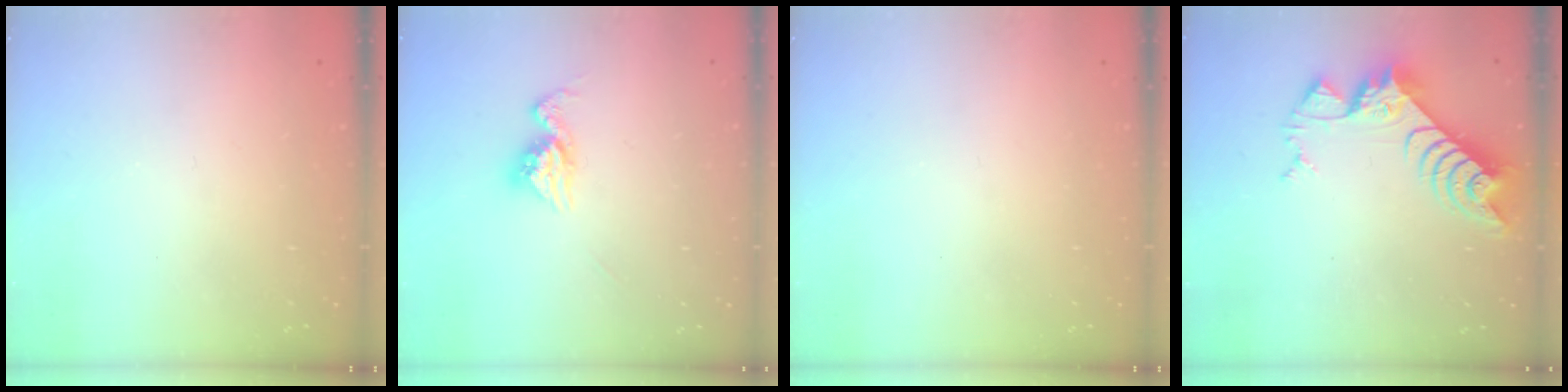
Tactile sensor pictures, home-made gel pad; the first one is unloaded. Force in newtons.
{"total": 11.1, "press": 11.0, "slide": 0.9}
{"total": 0.0}
{"total": 8.5, "press": 8.5, "slide": 0.8}